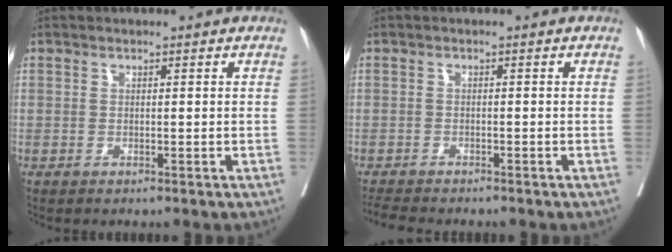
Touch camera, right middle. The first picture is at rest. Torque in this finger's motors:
{"motor_torque": [0.09, -0.12, 0.01, 0.00]}